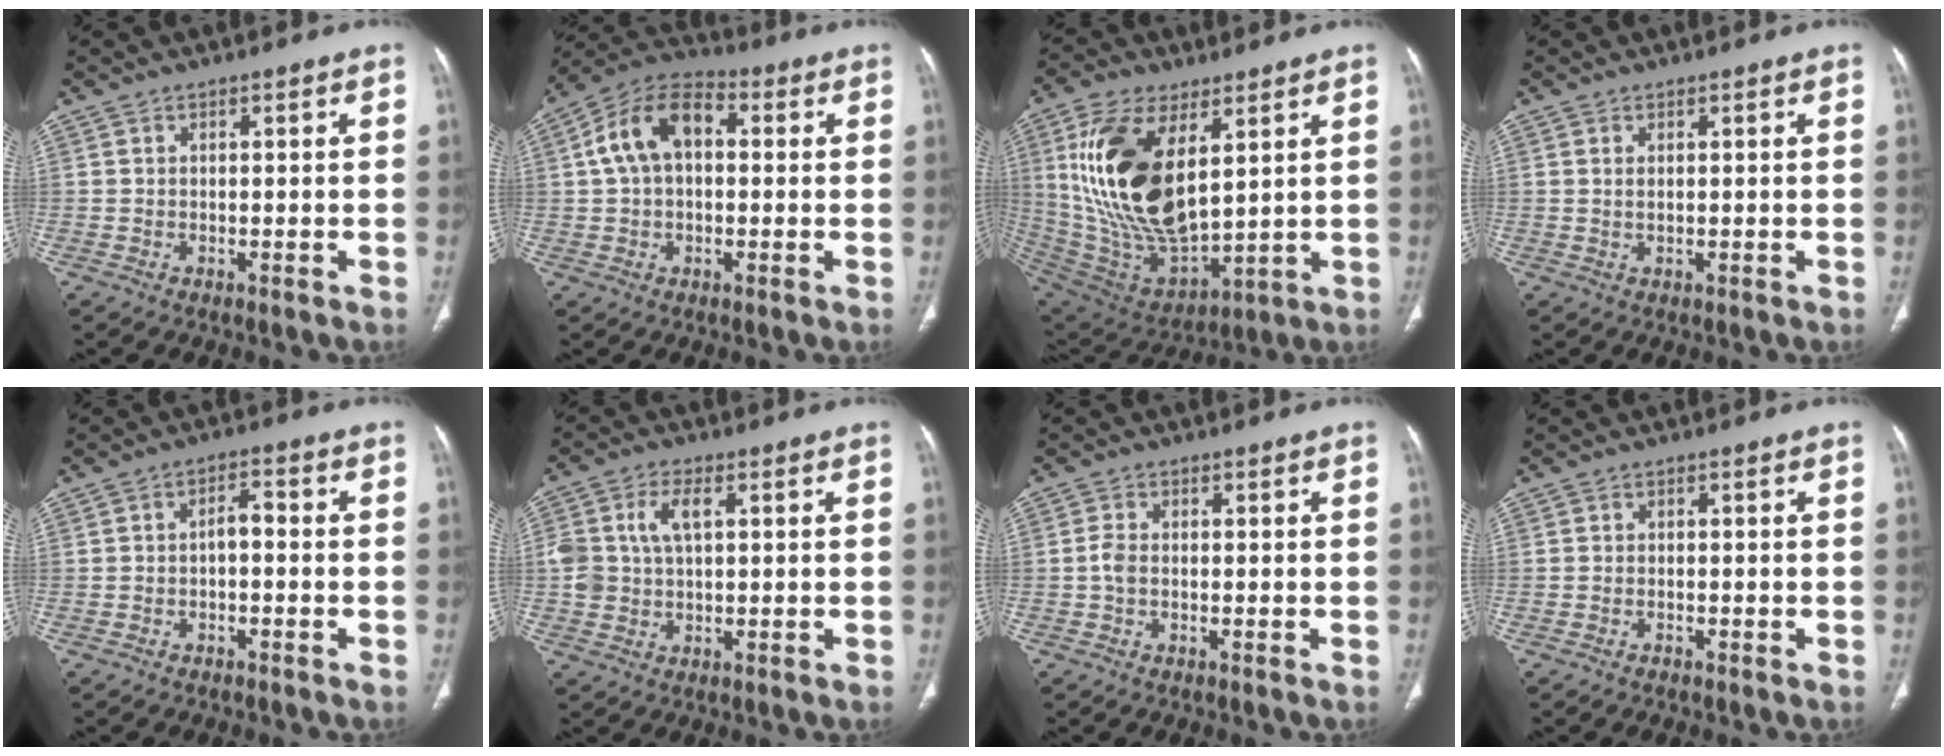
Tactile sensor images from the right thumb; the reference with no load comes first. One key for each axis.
{"total": 12.0, "fx": 1.9, "fy": 7.7, "fz": 9.1, "tx": -0.161, "ty": 0.035, "tz": 0.022}
{"total": 22.7, "fx": 6.6, "fy": 11.2, "fz": 18.6, "tx": -0.354, "ty": -0.032, "tz": 0.135}
{"total": 0.9, "fx": 0.3, "fy": 0.3, "fz": 0.7, "tx": -0.014, "ty": -0.001, "tz": 0.008}
{"total": 3.0, "fx": -0.8, "fy": 1.5, "fz": 2.5, "tx": -0.033, "ty": 0.021, "tz": -0.017}
{"total": 7.0, "fx": 1.6, "fy": 4.2, "fz": 5.4, "tx": -0.112, "ty": 0.011, "tz": 0.034}
{"total": 1.9, "fx": -0.3, "fy": 1.2, "fz": 1.5, "tx": -0.033, "ty": 0.003, "tz": -0.009}
{"total": 0.7, "fx": -0.5, "fy": 0.4, "fz": 0.2, "tx": -0.007, "ty": 0.002, "tz": -0.011}